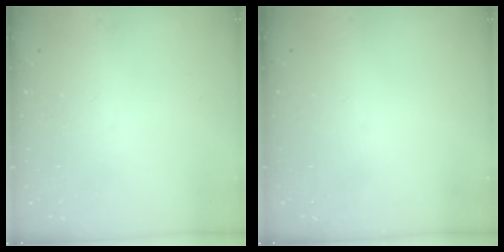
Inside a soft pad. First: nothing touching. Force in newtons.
{"total": 0.0}